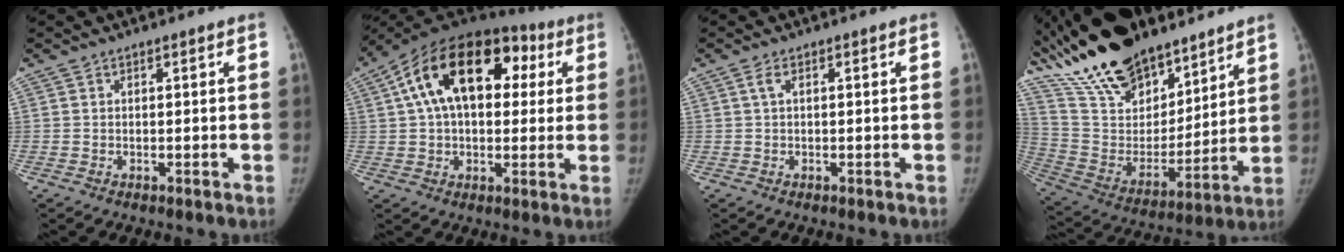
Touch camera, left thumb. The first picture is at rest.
{"total": 22.0, "force": [6.3, 13.2, 16.3], "torque": [-0.250, 0.039, 0.091]}
{"total": 1.1, "force": [0.2, 0.4, 1.0], "torque": [-0.024, 0.002, 0.002]}
{"total": 26.7, "force": [21.1, 11.0, 12.1], "torque": [-0.205, -0.068, 0.375]}